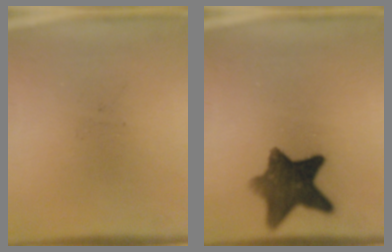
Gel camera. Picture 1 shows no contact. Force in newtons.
{"total": 10.3}